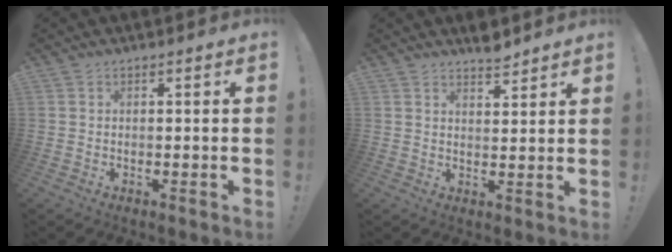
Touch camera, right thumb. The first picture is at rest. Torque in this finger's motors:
{"motor_torque": [-0.12, 1.12, 0.41, 0.21, 0.02]}